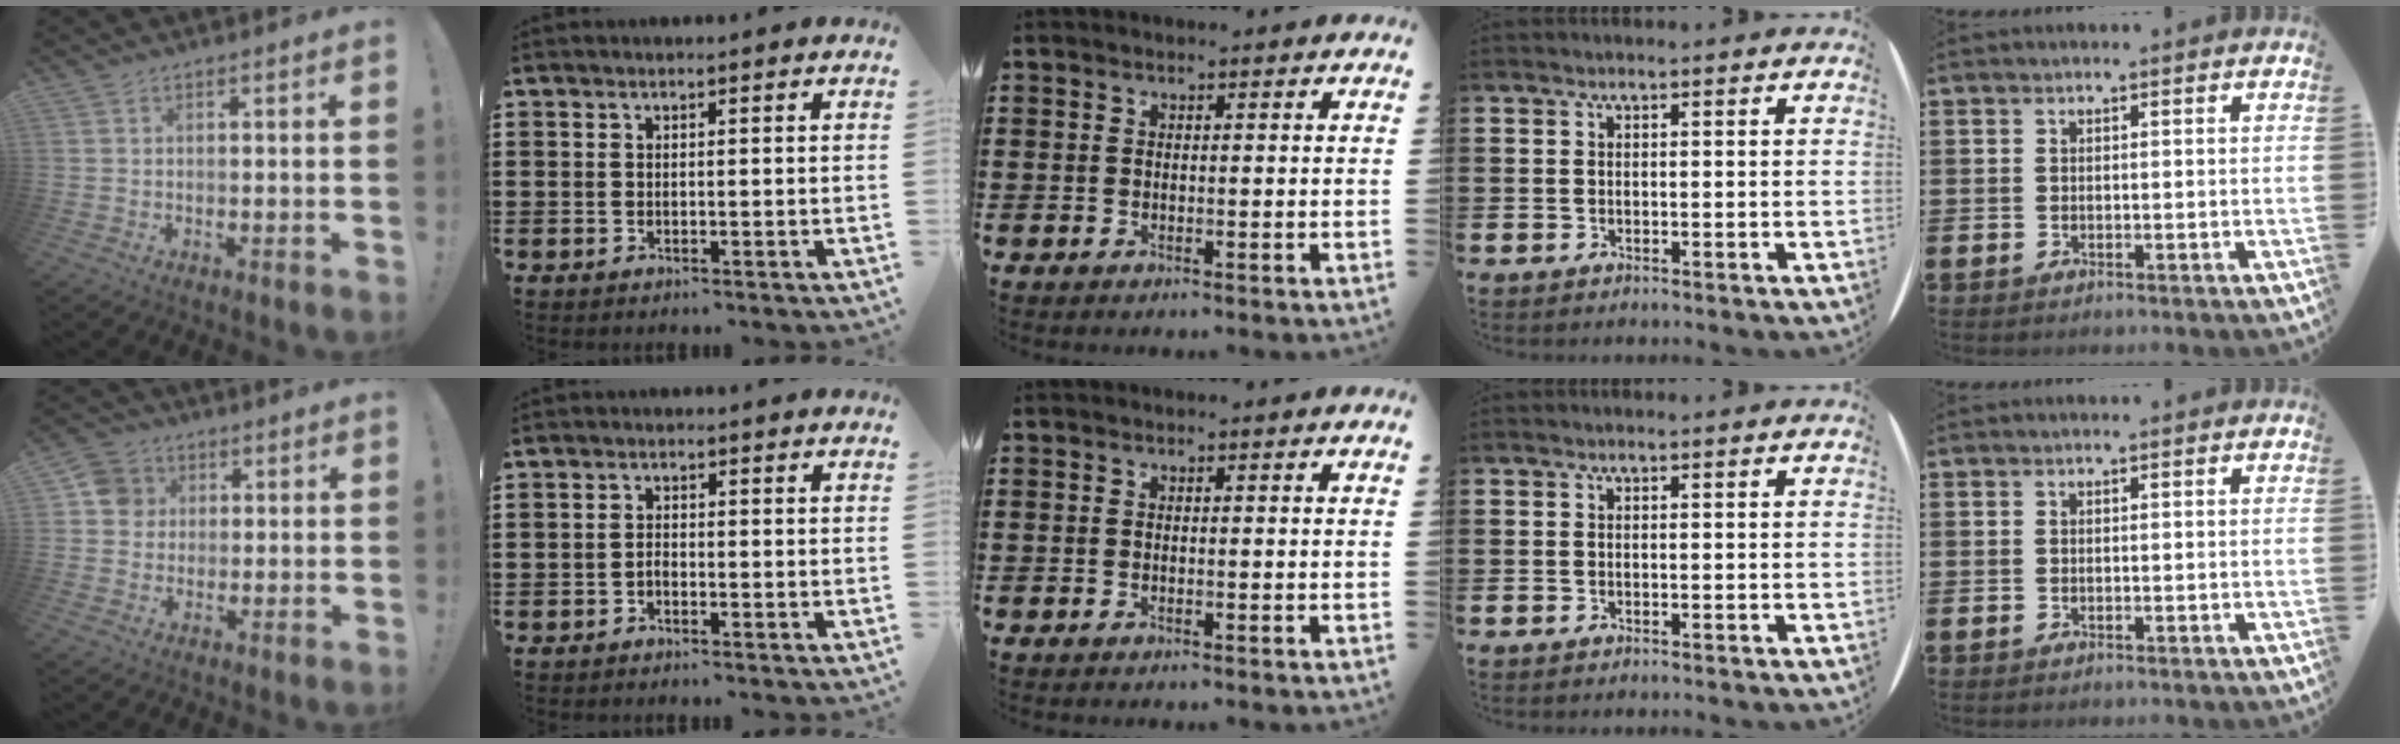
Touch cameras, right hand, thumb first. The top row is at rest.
{"thumb": {"total": 8.8, "force": [2.2, 8.4, 1.9], "torque": [-0.016, -0.008, 0.045]}, "index": {"total": 1.1, "force": [-0.7, 0.7, 0.5], "torque": [-0.013, -0.002, -0.014]}}